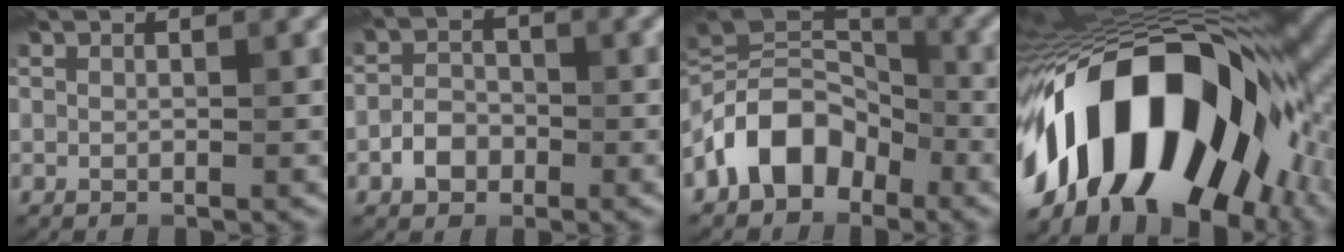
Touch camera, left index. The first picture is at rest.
{"total": 2.4, "force": [-1.6, 1.6, 0.9], "torque": [-0.009, 0.008, -0.031]}
{"total": 7.8, "force": [-4.4, 4.9, 4.2], "torque": [-0.061, 0.012, -0.095]}
{"total": 17.9, "force": [-5.2, 9.6, 14.1], "torque": [-0.214, 0.022, -0.103]}